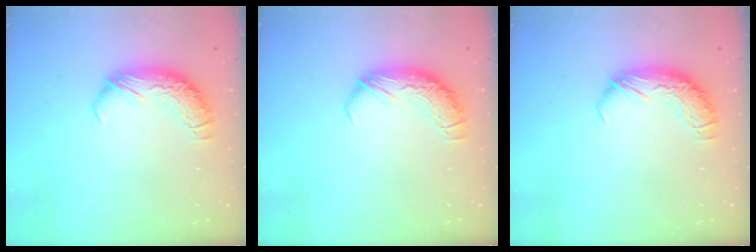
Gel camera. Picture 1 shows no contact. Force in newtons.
{"total": 0.0}
{"total": 0.0}